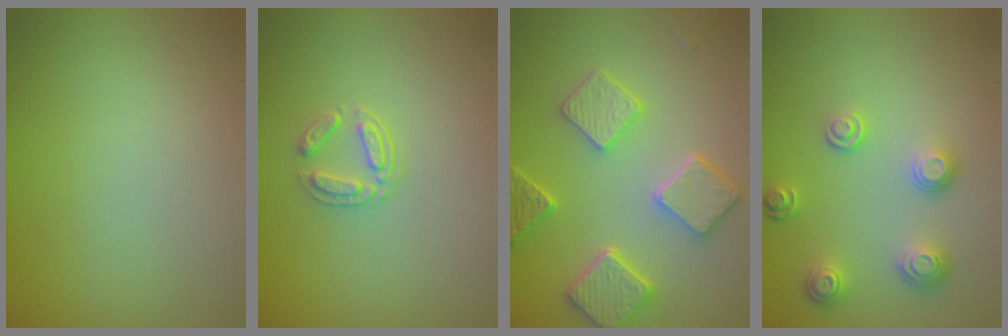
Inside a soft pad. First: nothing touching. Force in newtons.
{"total": 1.7, "press": 1.3, "slide": 1.1}
{"total": 5.1, "press": 4.6, "slide": 2.0}
{"total": 3.3, "press": 2.6, "slide": 2.0}